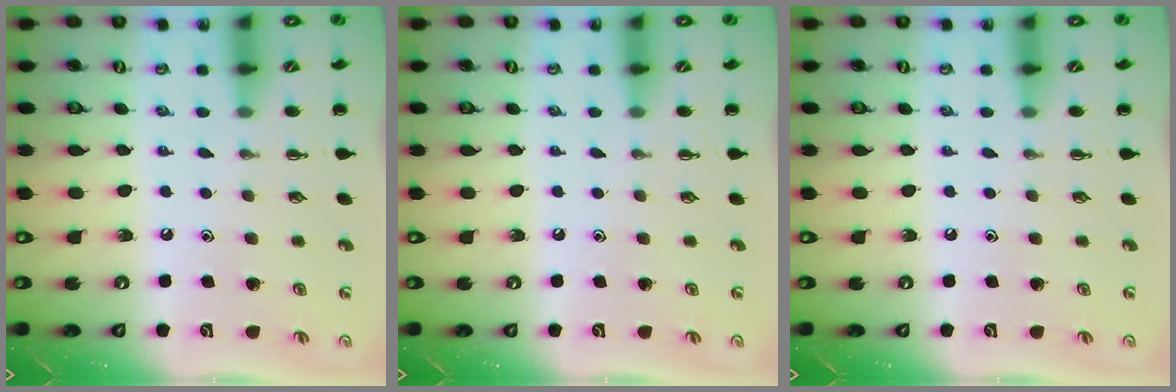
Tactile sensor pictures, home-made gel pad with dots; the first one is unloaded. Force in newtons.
{"total": 0.0}
{"total": 0.0}